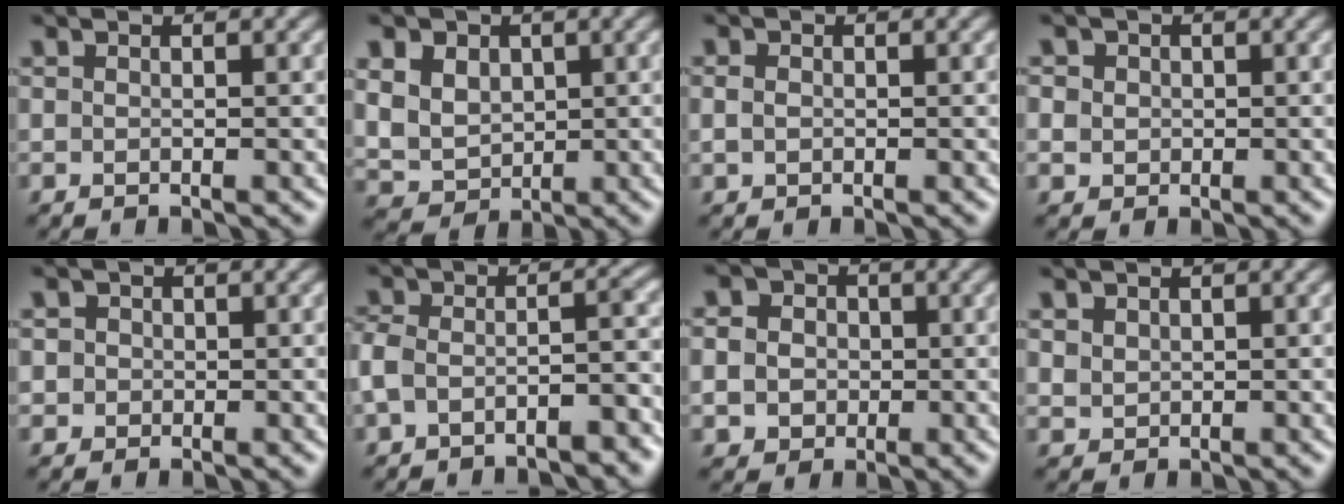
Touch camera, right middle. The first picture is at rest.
{"total": 8.4, "force": [3.6, 6.5, 4.0], "torque": [-0.092, 0.025, 0.051]}
{"total": 0.8, "force": [0.1, 0.7, 0.4], "torque": [-0.010, 0.003, 0.001]}
{"total": 3.2, "force": [1.6, 2.6, 1.1], "torque": [-0.035, 0.009, 0.019]}
{"total": 1.7, "force": [0.5, 1.6, 0.4], "torque": [-0.012, 0.001, 0.007]}
{"total": 6.2, "force": [-3.6, 2.9, 4.1], "torque": [-0.071, 0.003, -0.063]}
{"total": 7.1, "force": [2.1, 6.1, 3.0], "torque": [-0.055, 0.036, 0.008]}
{"total": 1.4, "force": [0.9, 1.0, 0.0], "torque": [-0.008, -0.003, 0.022]}